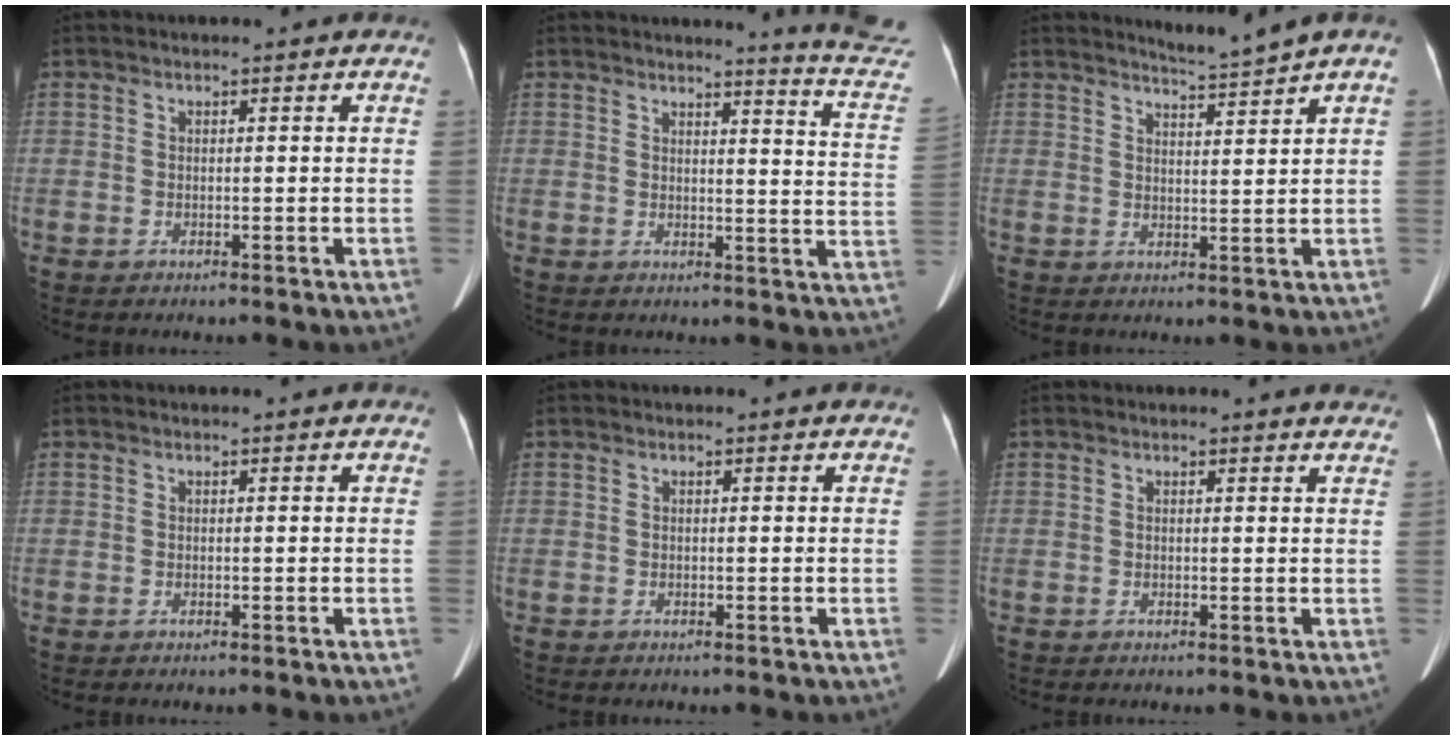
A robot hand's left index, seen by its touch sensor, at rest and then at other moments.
{"total": 11.5, "force": [11.3, -2.2, 0.5], "torque": [-0.008, -0.132, 0.105]}
{"total": 3.0, "force": [2.6, -1.6, 0.3], "torque": [-0.010, -0.012, 0.055]}
{"total": 0.0}
{"total": 0.0}
{"total": 3.2, "force": [3.2, 0.3, 0.4], "torque": [-0.007, -0.009, 0.017]}